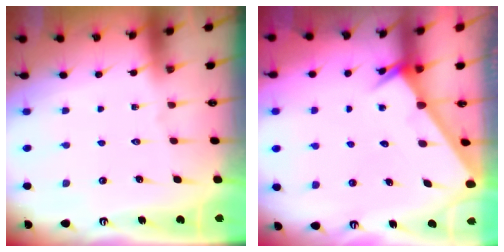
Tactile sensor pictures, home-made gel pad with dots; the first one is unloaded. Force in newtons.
{"total": 2.7, "press": 2.7, "slide": 0.0}